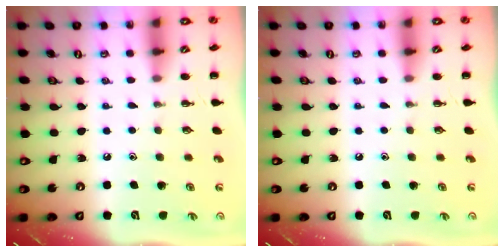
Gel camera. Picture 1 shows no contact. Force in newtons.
{"total": 0.0}